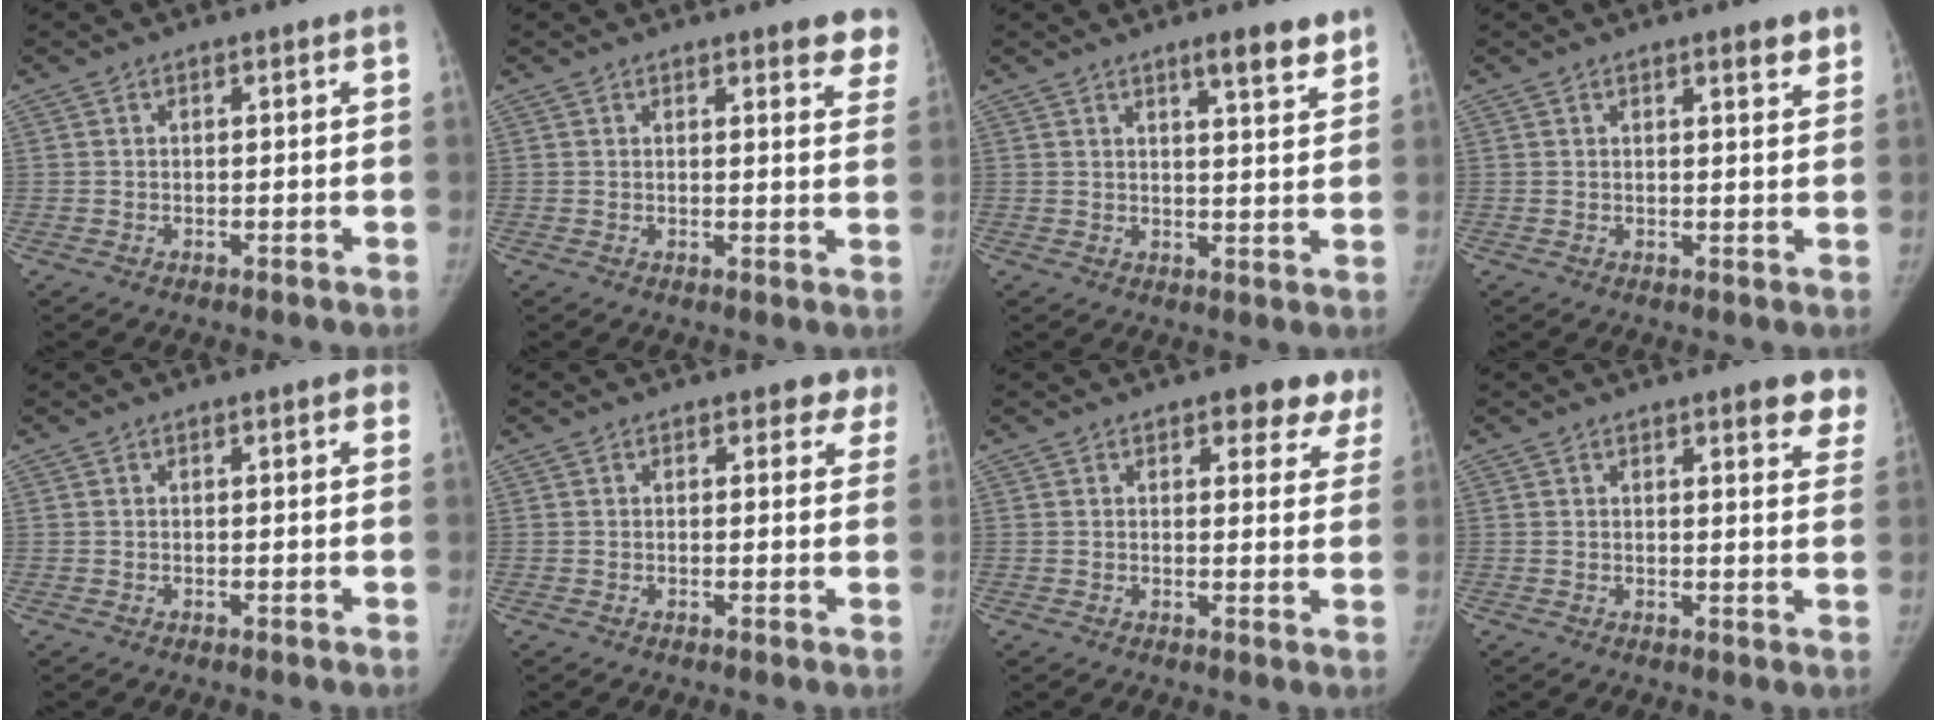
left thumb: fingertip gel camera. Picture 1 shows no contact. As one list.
[{"total": 6.2, "force": [5.0, 1.8, 3.2], "torque": [-0.007, -0.024, 0.043]}, {"total": 6.2, "force": [4.5, 1.0, 4.1], "torque": [-0.047, -0.031, 0.062]}, {"total": 3.3, "force": [2.3, 0.8, 2.2], "torque": [-0.018, -0.013, 0.028]}, {"total": 1.6, "force": [0.8, 0.5, 1.3], "torque": [-0.011, 0.001, 0.006]}, {"total": 3.6, "force": [2.5, 2.1, 1.4], "torque": [0.025, -0.008, 0.018]}, {"total": 7.7, "force": [5.3, 3.7, 4.2], "torque": [-0.005, -0.022, 0.054]}, {"total": 7.1, "force": [5.2, 2.0, 4.4], "torque": [-0.025, -0.023, 0.052]}]